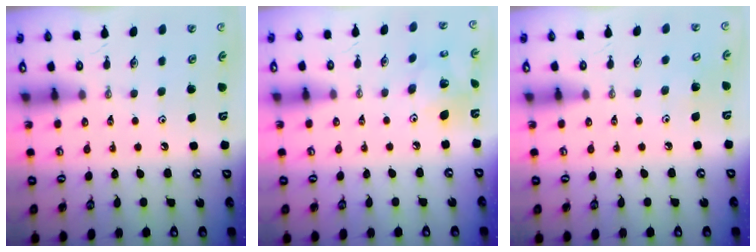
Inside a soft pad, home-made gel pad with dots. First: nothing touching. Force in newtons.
{"total": 8.3, "press": 8.3, "slide": 0.1}
{"total": 3.8, "press": 3.7, "slide": 0.4}